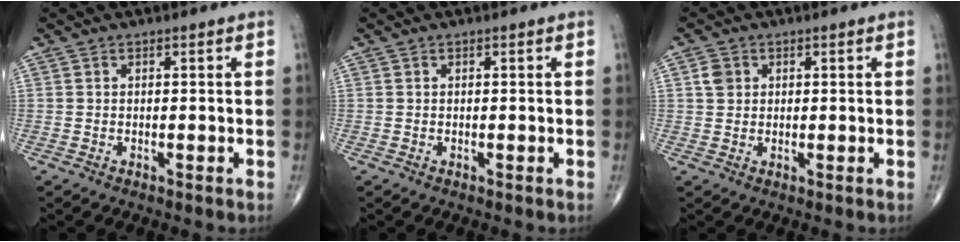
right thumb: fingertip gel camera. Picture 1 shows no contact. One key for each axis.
{"total": 0.0}
{"total": 2.6, "fx": 0.8, "fy": 2.2, "fz": 1.1, "tx": -0.012, "ty": 0.000, "tz": 0.014}